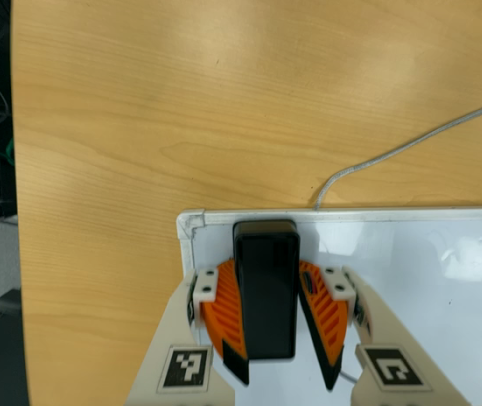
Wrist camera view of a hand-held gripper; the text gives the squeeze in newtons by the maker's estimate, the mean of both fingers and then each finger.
{"total": 14.5, "left": 17.2, "right": 11.8}